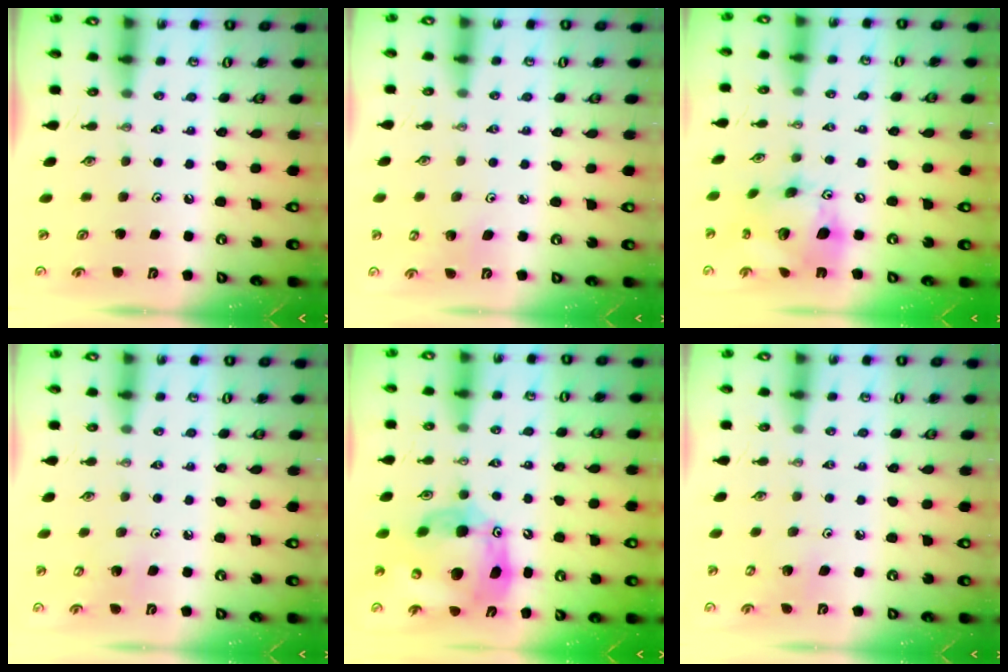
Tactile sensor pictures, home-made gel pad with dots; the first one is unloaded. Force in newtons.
{"total": 2.7, "press": 2.7, "slide": 0.5}
{"total": 17.1, "press": 17.0, "slide": 1.9}
{"total": 5.2, "press": 5.2, "slide": 0.3}
{"total": 18.0, "press": 17.8, "slide": 2.2}
{"total": 6.1, "press": 6.1, "slide": 0.5}